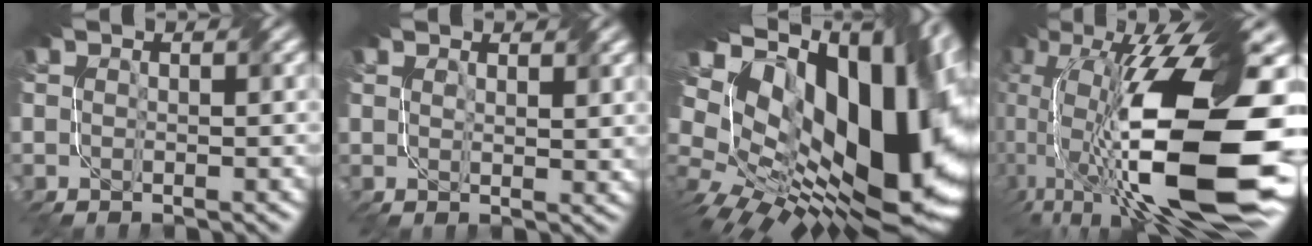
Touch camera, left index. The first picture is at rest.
{"total": 1.9, "force": [1.5, 0.6, 1.1], "torque": [-0.026, 0.001, 0.031]}
{"total": 20.5, "force": [3.6, 12.2, 16.1], "torque": [-0.285, -0.014, 0.087]}
{"total": 17.5, "force": [-0.7, 6.8, 16.1], "torque": [-0.319, 0.017, -0.015]}